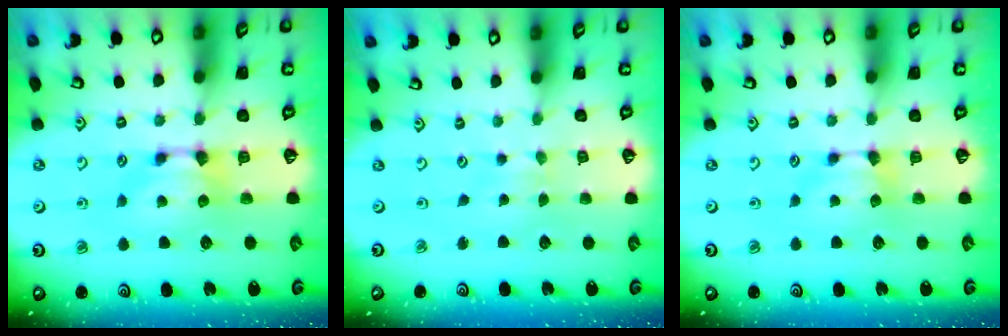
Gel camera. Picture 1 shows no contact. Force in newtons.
{"total": 3.4, "press": 3.4, "slide": 0.1}
{"total": 0.7, "press": 0.6, "slide": 0.5}